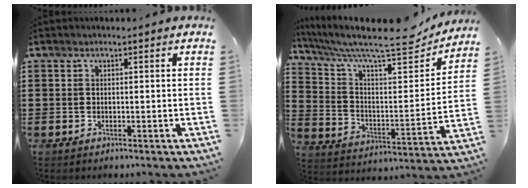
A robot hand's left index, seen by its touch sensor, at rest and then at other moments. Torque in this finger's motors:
{"motor_torque": [0.66, 0.25, 0.84, 0.21]}